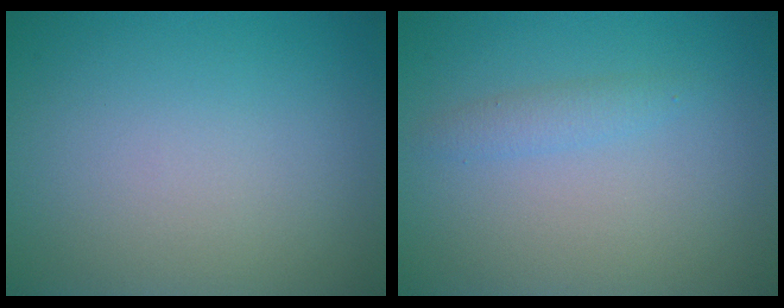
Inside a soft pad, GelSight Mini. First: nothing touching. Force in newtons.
{"total": 1.3, "press": 1.3, "slide": 0.1}